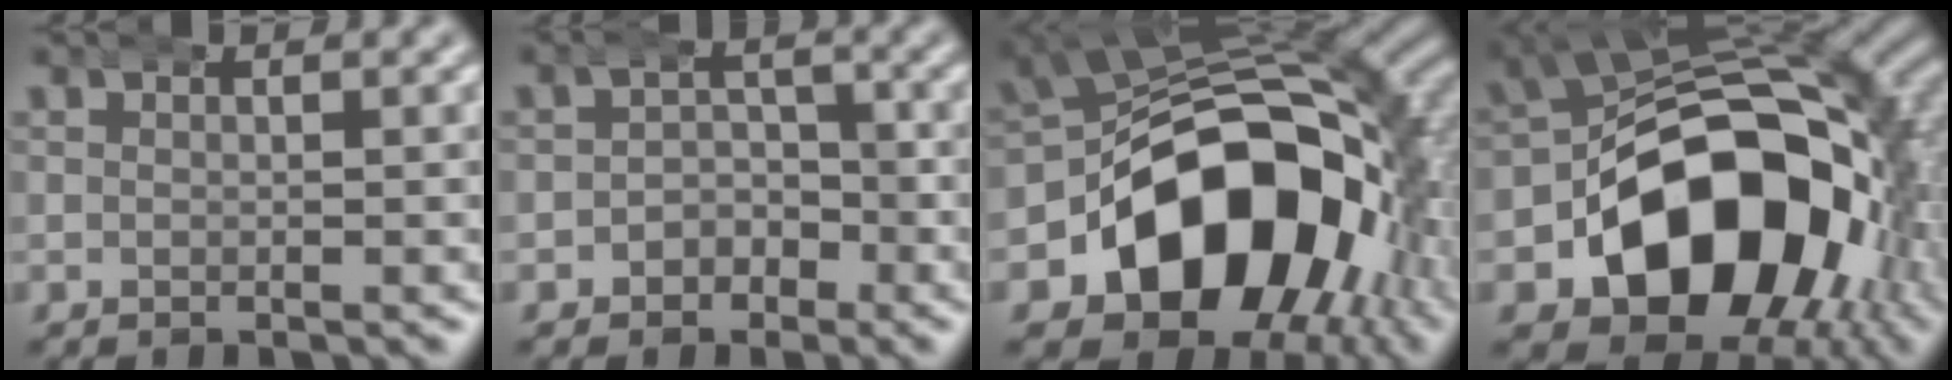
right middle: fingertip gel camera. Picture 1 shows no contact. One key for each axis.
{"total": 3.1, "fx": -1.4, "fy": 2.6, "fz": 0.9, "tx": -0.006, "ty": 0.001, "tz": -0.032}
{"total": 23.6, "fx": -4.9, "fy": 16.4, "fz": 16.2, "tx": -0.285, "ty": -0.061, "tz": -0.060}
{"total": 23.7, "fx": -4.9, "fy": 16.2, "fz": 16.7, "tx": -0.289, "ty": -0.061, "tz": -0.059}